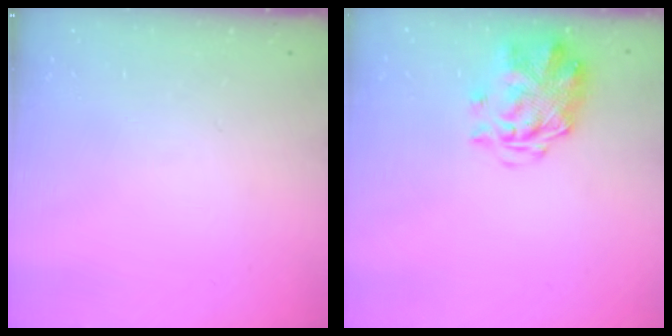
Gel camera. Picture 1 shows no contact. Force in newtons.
{"total": 3.4, "press": 3.0, "slide": 1.6}